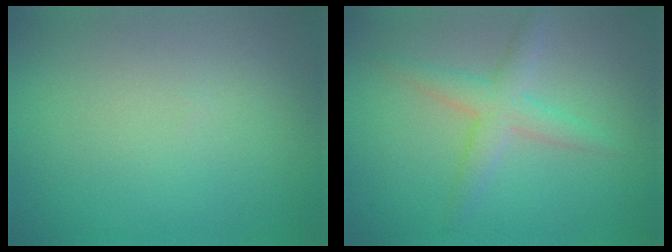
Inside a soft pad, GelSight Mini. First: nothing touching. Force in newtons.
{"total": 3.2, "press": 3.2, "slide": 0.1}